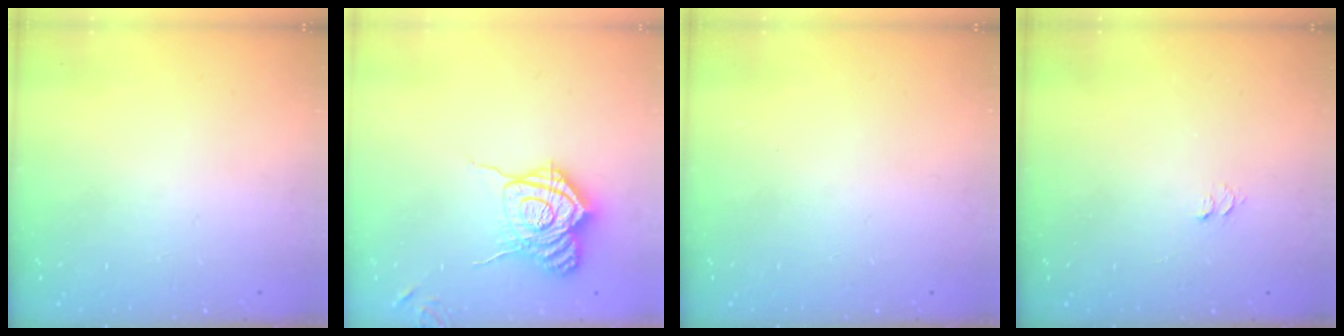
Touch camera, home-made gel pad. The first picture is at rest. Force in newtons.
{"total": 16.7, "press": 16.7, "slide": 0.6}
{"total": 0.0}
{"total": 3.6, "press": 3.6, "slide": 0.4}